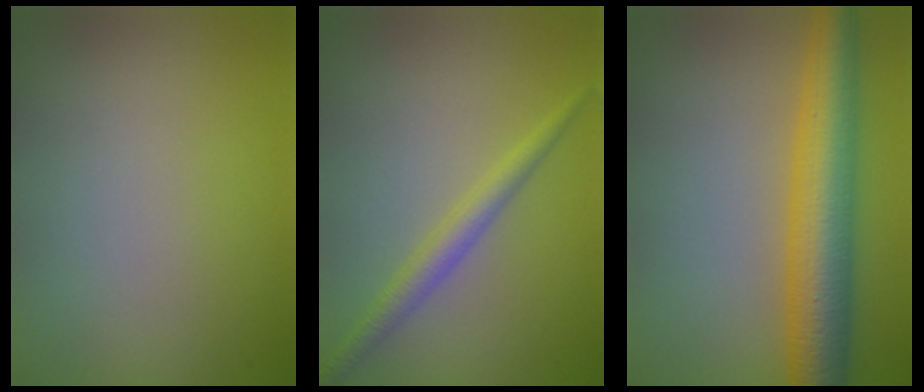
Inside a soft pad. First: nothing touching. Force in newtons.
{"total": 2.2, "press": 2.2, "slide": 0.1}
{"total": 7.9, "press": 7.9, "slide": 0.4}